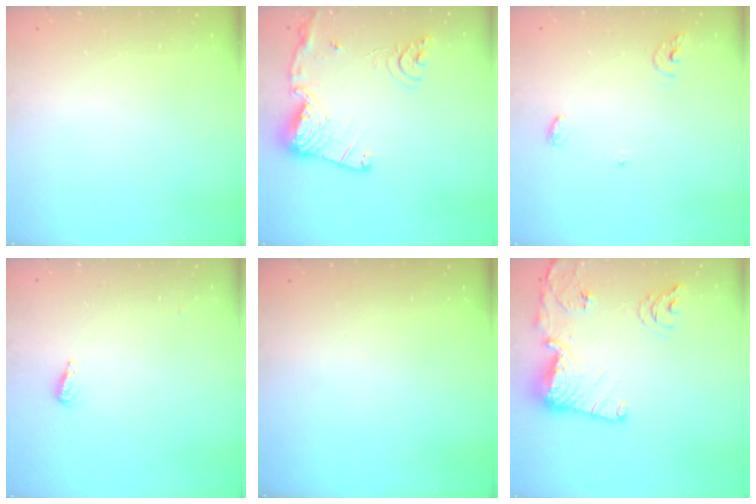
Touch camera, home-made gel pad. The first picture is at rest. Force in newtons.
{"total": 16.3, "press": 16.2, "slide": 1.5}
{"total": 5.0, "press": 5.0, "slide": 0.4}
{"total": 2.2, "press": 2.2, "slide": 0.5}
{"total": 0.0}
{"total": 16.5, "press": 16.5, "slide": 1.7}